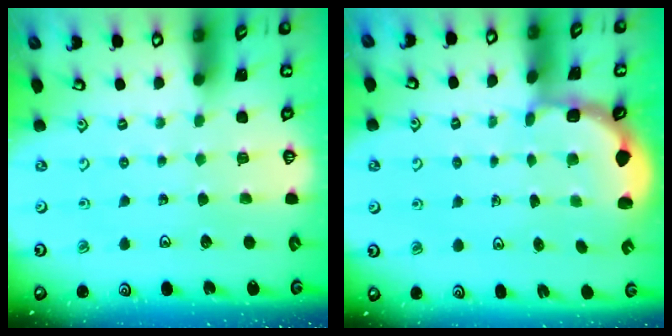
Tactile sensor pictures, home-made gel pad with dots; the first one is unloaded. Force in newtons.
{"total": 2.5, "press": 1.9, "slide": 1.6}